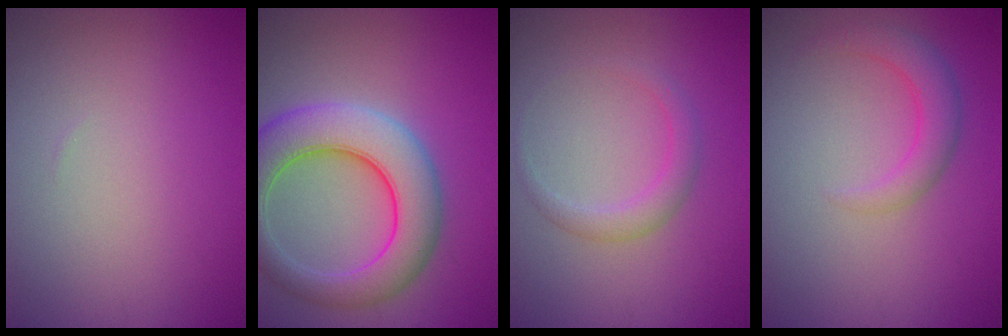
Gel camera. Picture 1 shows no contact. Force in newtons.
{"total": 8.0, "press": 8.0, "slide": 0.4}
{"total": 2.0, "press": 2.0, "slide": 0.0}
{"total": 2.7, "press": 2.7, "slide": 0.2}